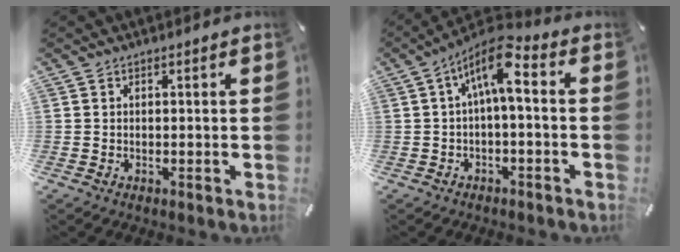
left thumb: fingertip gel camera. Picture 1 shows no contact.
{"total": 9.7, "force": [1.9, 3.8, 8.8], "torque": [-0.155, -0.003, 0.031]}